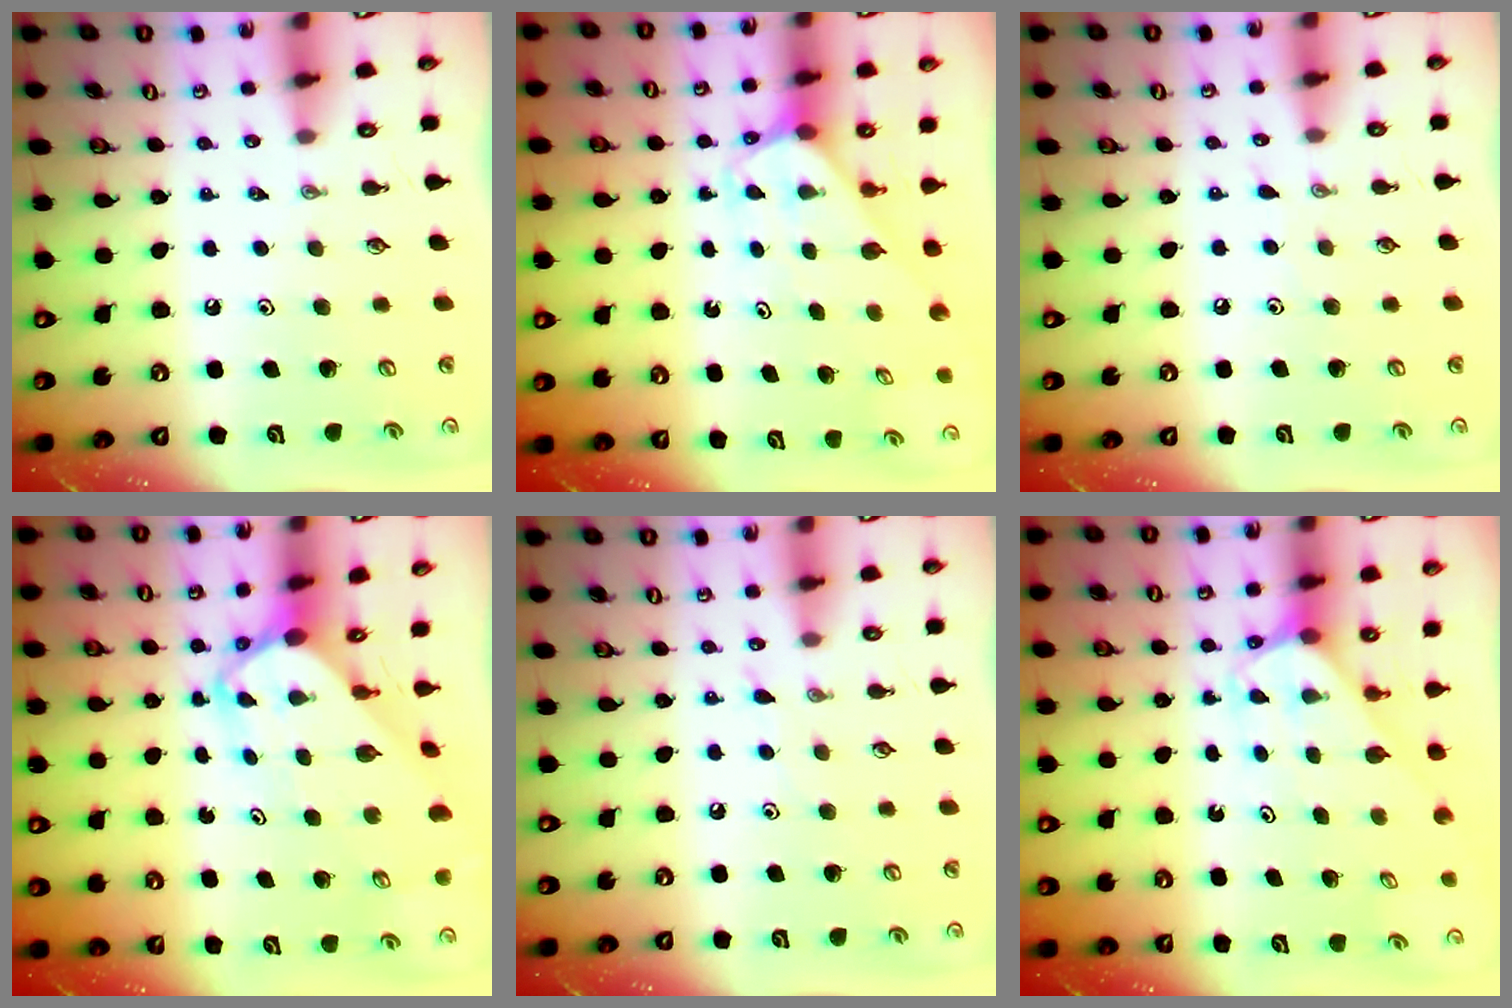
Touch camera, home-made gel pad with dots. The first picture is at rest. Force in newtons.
{"total": 2.5, "press": 2.5, "slide": 0.2}
{"total": 3.5, "press": 3.5, "slide": 0.5}
{"total": 4.3, "press": 4.3, "slide": 0.4}
{"total": 6.7, "press": 6.7, "slide": 0.7}
{"total": 2.5, "press": 2.5, "slide": 0.1}